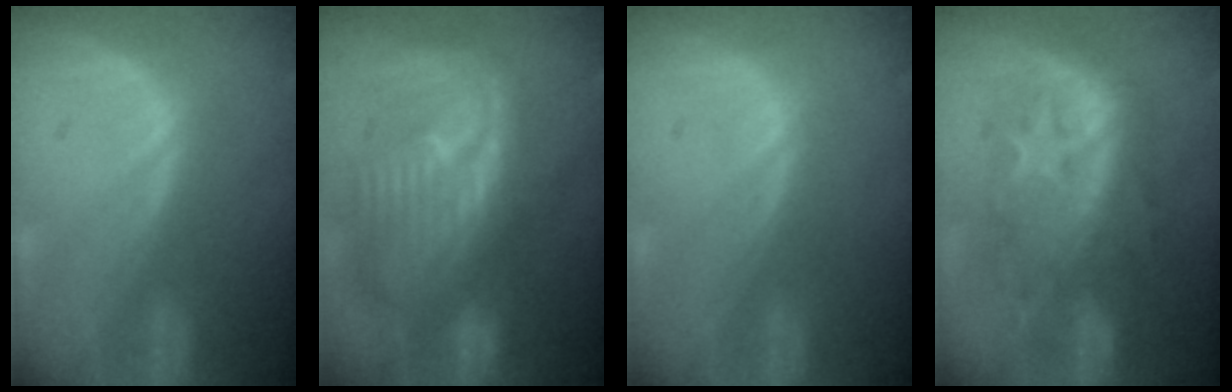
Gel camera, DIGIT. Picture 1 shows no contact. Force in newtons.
{"total": 12.3, "press": 10.7, "slide": 6.1}
{"total": 0.0}
{"total": 9.0, "press": 9.0, "slide": 0.3}